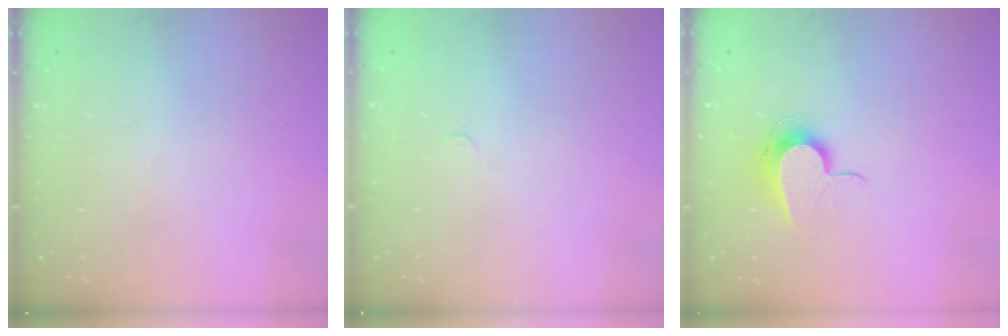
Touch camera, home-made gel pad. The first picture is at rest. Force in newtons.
{"total": 2.4, "press": 2.4, "slide": 0.3}
{"total": 8.4, "press": 8.3, "slide": 0.7}